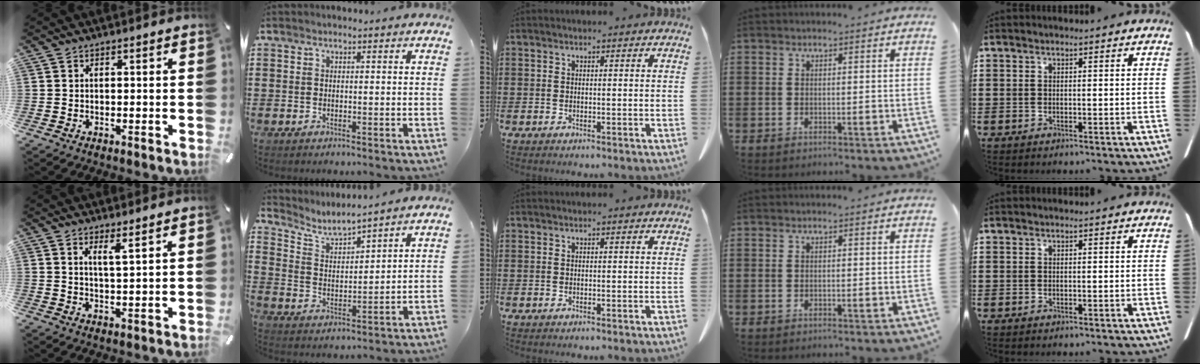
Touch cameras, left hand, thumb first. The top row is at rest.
{"thumb": {"total": 3.6, "force": [2.7, -0.3, 2.4], "torque": [-0.052, -0.011, 0.047]}, "index": {"total": 4.3, "force": [4.1, 0.3, 1.4], "torque": [-0.049, -0.027, 0.067]}}